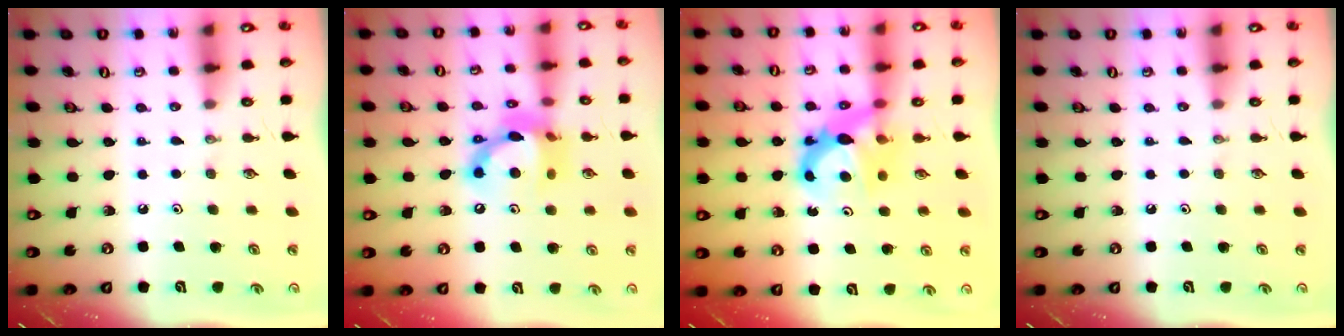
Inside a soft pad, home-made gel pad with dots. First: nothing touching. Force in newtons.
{"total": 15.0, "press": 14.9, "slide": 1.2}
{"total": 7.6, "press": 7.5, "slide": 0.6}
{"total": 0.0}